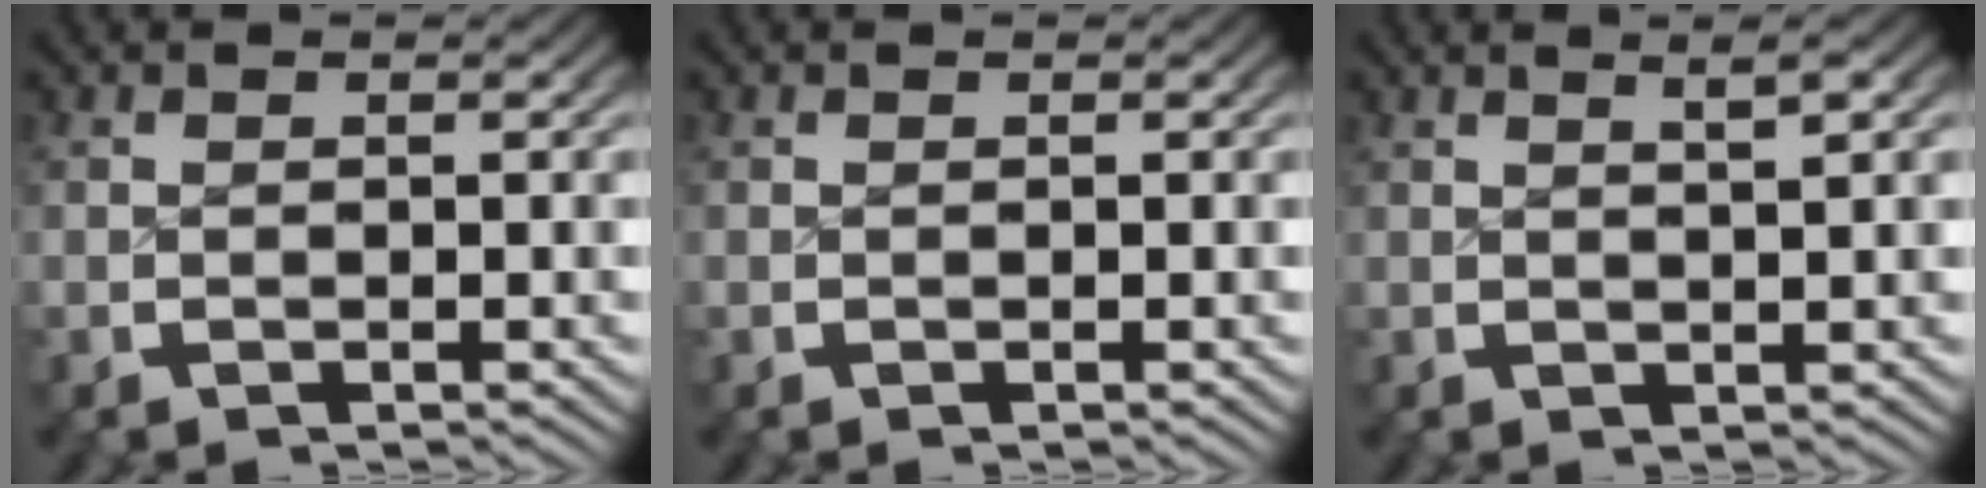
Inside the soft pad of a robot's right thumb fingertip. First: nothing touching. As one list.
[{"total": 0.0}, {"total": 2.3, "force": [1.3, 0.1, 1.8], "torque": [-0.023, 0.004, 0.024]}]